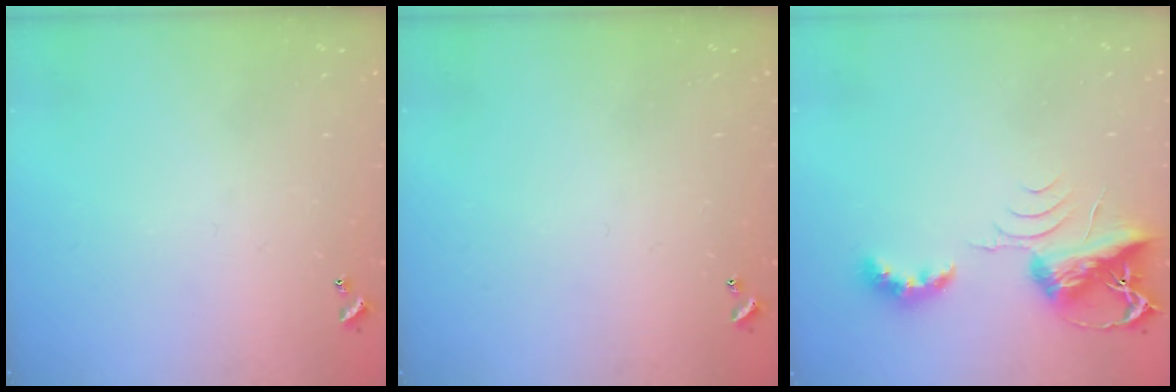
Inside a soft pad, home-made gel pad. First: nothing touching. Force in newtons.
{"total": 0.0}
{"total": 7.7, "press": 7.7, "slide": 0.5}